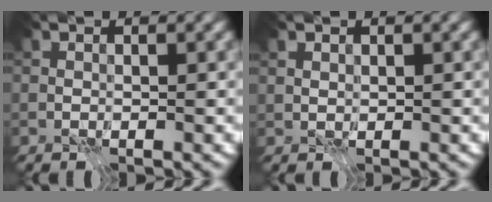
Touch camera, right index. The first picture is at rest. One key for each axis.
{"total": 0.6, "fx": 0.4, "fy": 0.3, "fz": 0.3, "tx": -0.006, "ty": 0.000, "tz": 0.009}